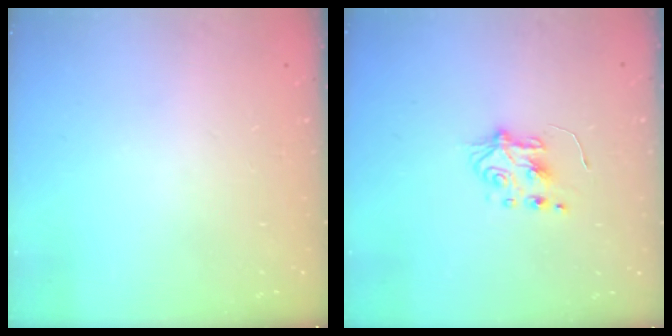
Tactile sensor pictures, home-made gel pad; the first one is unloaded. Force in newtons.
{"total": 5.8, "press": 5.8, "slide": 0.6}